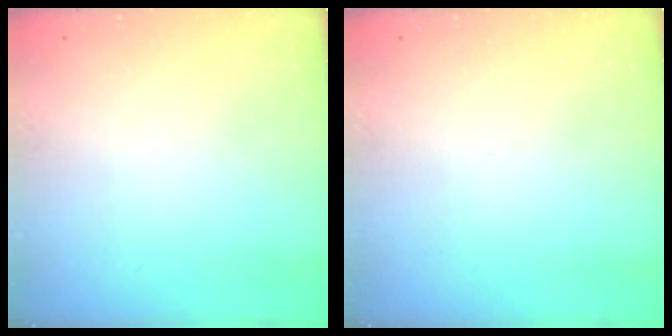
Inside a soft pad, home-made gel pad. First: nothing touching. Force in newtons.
{"total": 0.0}